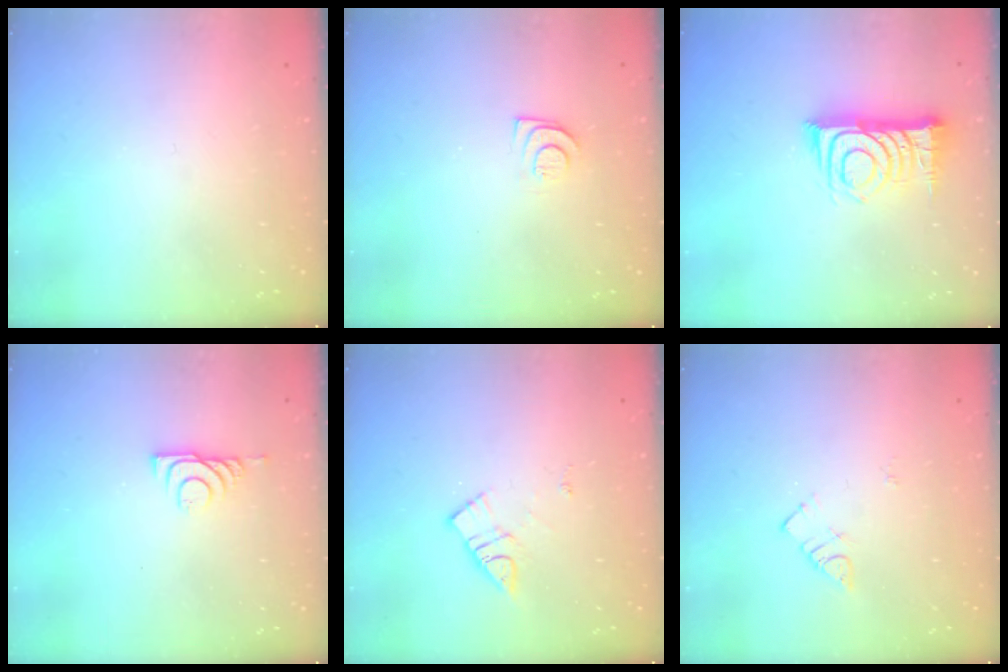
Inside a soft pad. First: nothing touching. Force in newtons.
{"total": 7.9, "press": 7.8, "slide": 0.7}
{"total": 12.7, "press": 12.6, "slide": 0.9}
{"total": 5.8, "press": 5.7, "slide": 0.8}
{"total": 9.3, "press": 9.3, "slide": 0.5}
{"total": 4.1, "press": 4.0, "slide": 0.7}